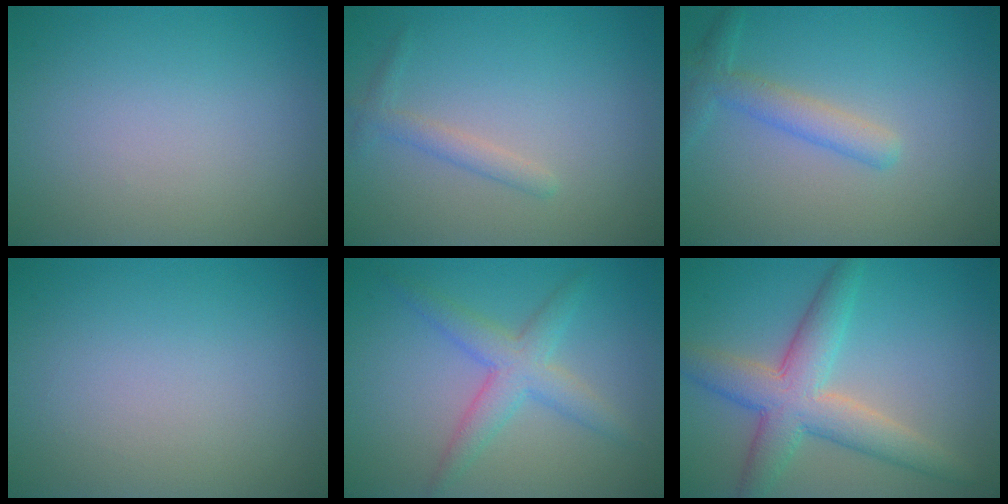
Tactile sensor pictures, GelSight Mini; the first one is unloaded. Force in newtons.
{"total": 1.5, "press": 1.5, "slide": 0.1}
{"total": 2.6, "press": 2.6, "slide": 0.1}
{"total": 0.0}
{"total": 3.7, "press": 3.7, "slide": 0.0}
{"total": 6.2, "press": 6.1, "slide": 0.4}